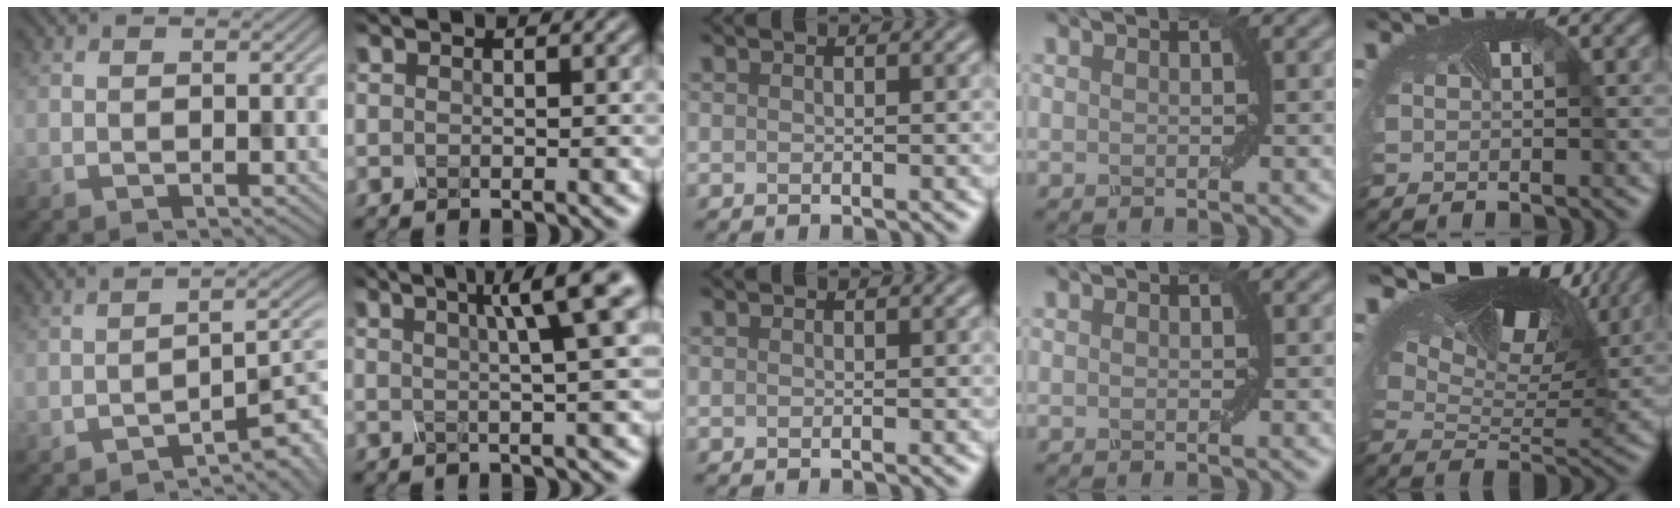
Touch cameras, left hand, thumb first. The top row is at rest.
{"thumb": {"total": 4.8, "force": [-3.4, 1.0, 3.3], "torque": [-0.044, 0.007, -0.058]}, "index": {"total": 6.3, "force": [2.1, 1.2, 5.9], "torque": [-0.058, 0.027, 0.022]}, "little": {"total": 10.8, "force": [7.6, 4.6, 6.1], "torque": [-0.132, 0.007, 0.132]}}